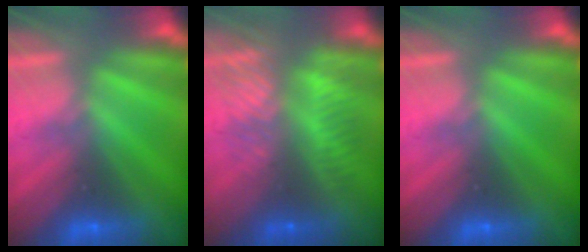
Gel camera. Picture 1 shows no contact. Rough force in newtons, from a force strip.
{"total": 9.3}
{"total": 0.0}